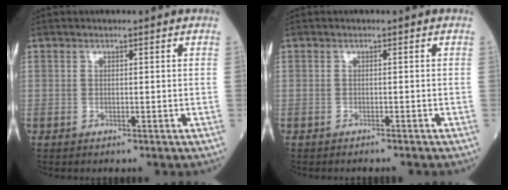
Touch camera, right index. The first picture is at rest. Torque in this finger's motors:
{"motor_torque": [0.09, -0.02, -0.03, -0.01]}